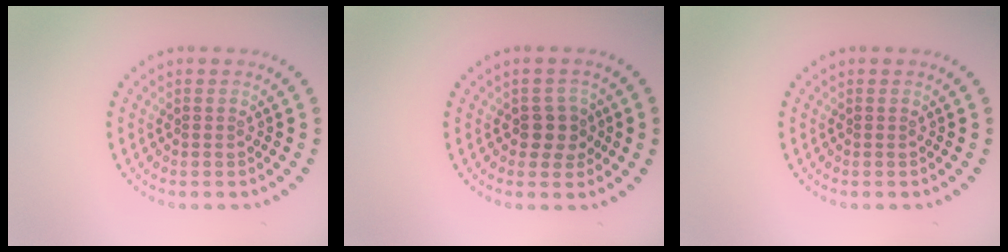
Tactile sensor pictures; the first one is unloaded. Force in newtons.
{"total": 2.4, "press": 2.2, "slide": 0.8}
{"total": 0.0}